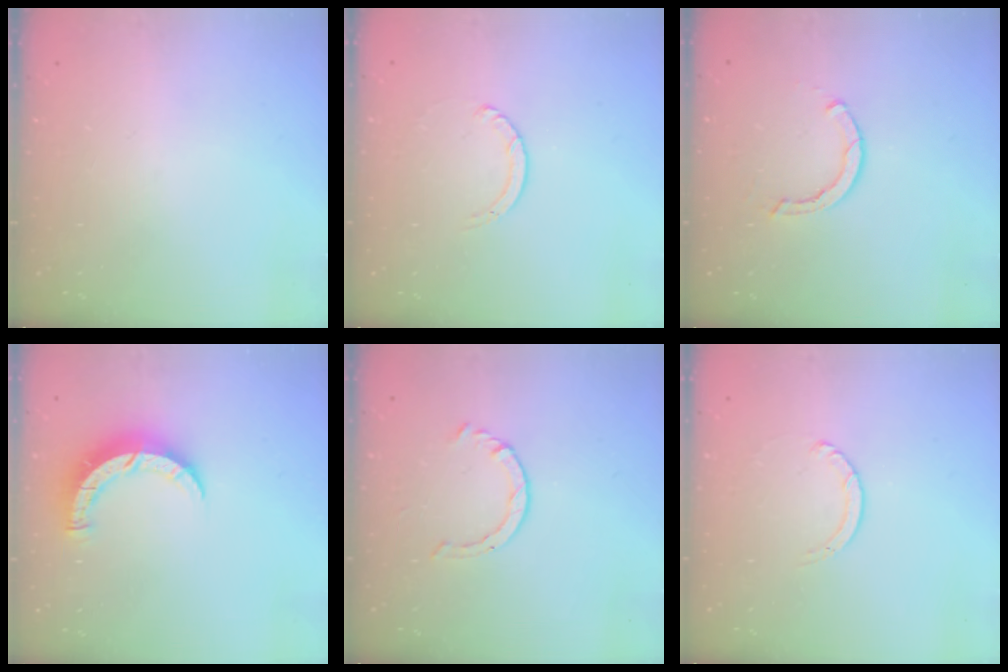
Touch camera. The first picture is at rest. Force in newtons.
{"total": 1.1, "press": 1.1, "slide": 0.1}
{"total": 2.3, "press": 2.3, "slide": 0.1}
{"total": 7.5, "press": 7.5, "slide": 0.5}
{"total": 3.0, "press": 2.9, "slide": 0.3}
{"total": 1.1, "press": 1.1, "slide": 0.1}